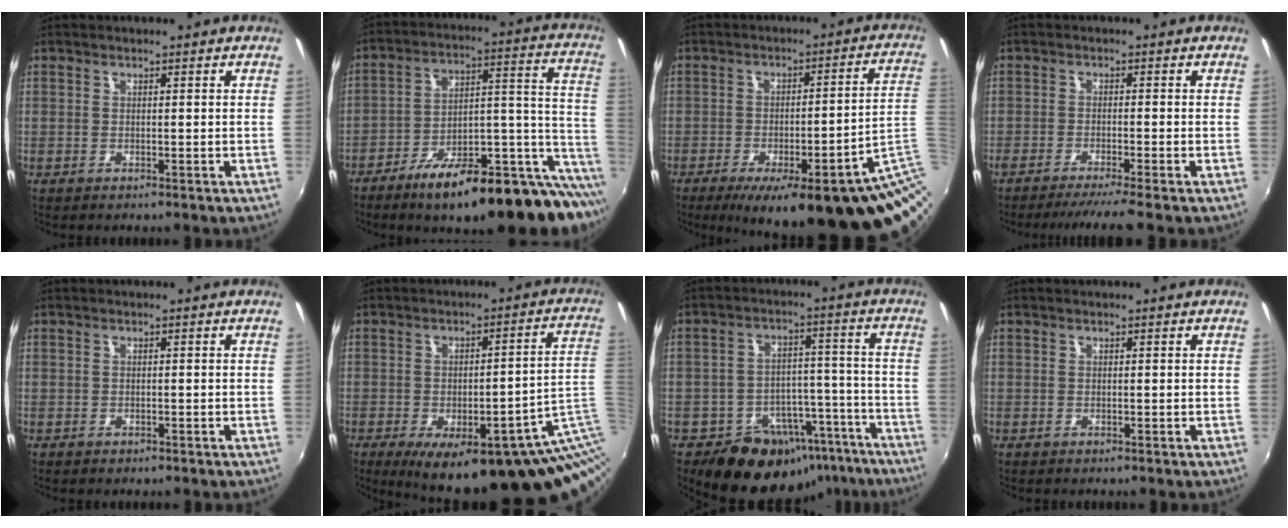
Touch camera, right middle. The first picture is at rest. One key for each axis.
{"total": 25.0, "fx": -17.2, "fy": 5.6, "fz": 17.2, "tx": -0.203, "ty": -0.008, "tz": -0.259}
{"total": 23.6, "fx": -12.1, "fy": 3.5, "fz": 19.9, "tx": -0.256, "ty": -0.019, "tz": -0.152}
{"total": 5.3, "fx": -4.5, "fy": -1.4, "fz": 2.3, "tx": -0.049, "ty": -0.011, "tz": -0.073}
{"total": 0.9, "fx": -0.6, "fy": 0.7, "fz": 0.2, "tx": -0.005, "ty": -0.004, "tz": -0.009}
{"total": 22.5, "fx": -10.3, "fy": 5.5, "fz": 19.2, "tx": -0.230, "ty": -0.026, "tz": -0.122}
{"total": 16.9, "fx": -12.2, "fy": 10.6, "fz": 5.2, "tx": -0.099, "ty": 0.050, "tz": -0.146}
{"total": 0.0}